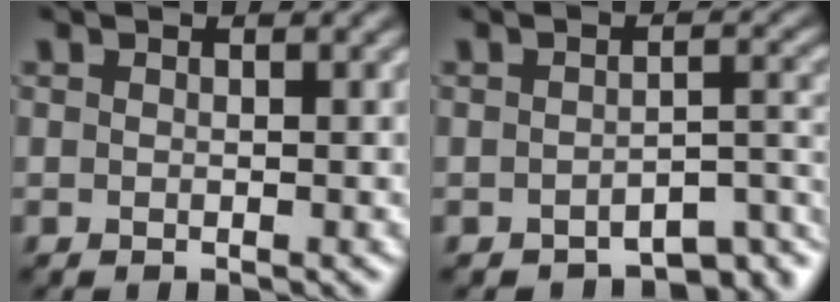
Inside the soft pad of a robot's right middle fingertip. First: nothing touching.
{"total": 5.0, "force": [-4.2, 1.6, 2.1], "torque": [-0.018, -0.008, -0.049]}